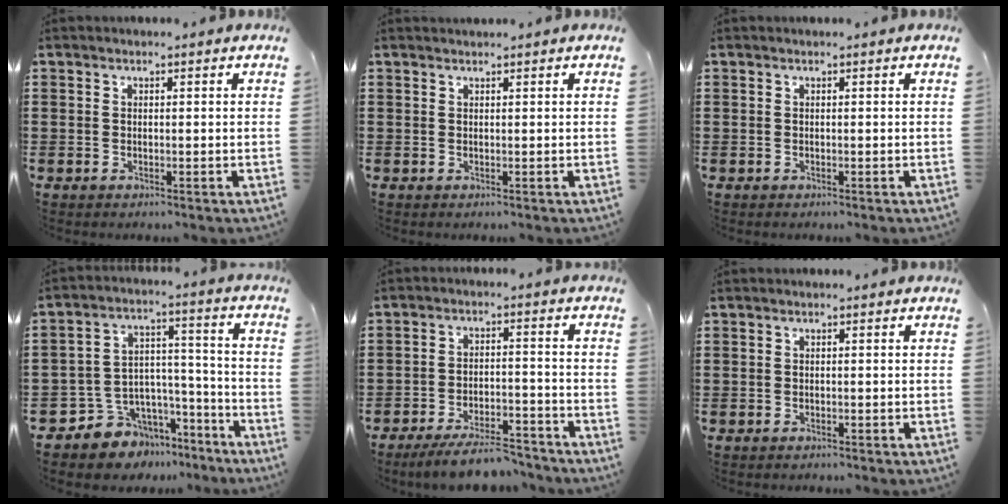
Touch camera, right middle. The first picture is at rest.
{"total": 0.6, "force": [0.6, -0.1, -0.1], "torque": [-0.001, -0.003, 0.013]}
{"total": 0.0}
{"total": 6.3, "force": [-4.9, 3.9, -0.6], "torque": [-0.007, 0.005, -0.091]}
{"total": 7.1, "force": [-6.4, 1.0, 3.0], "torque": [-0.052, 0.004, -0.118]}
{"total": 0.5, "force": [-0.5, 0.0, 0.0], "torque": [-0.001, -0.001, -0.011]}